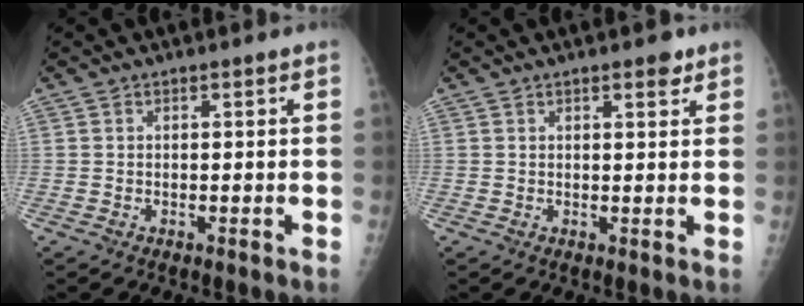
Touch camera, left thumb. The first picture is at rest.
{"total": 2.4, "force": [1.6, 0.9, 1.6], "torque": [-0.014, -0.007, 0.019]}